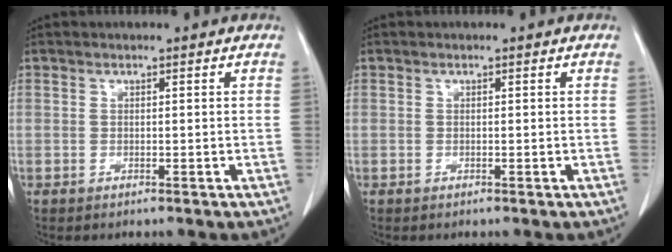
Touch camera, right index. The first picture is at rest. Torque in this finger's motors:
{"motor_torque": [-0.04, 0.01, 0.03, 0.00]}